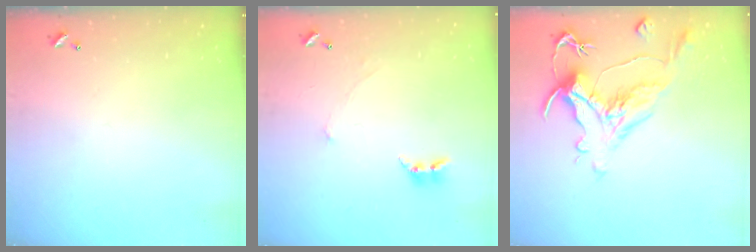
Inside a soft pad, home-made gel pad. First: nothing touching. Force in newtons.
{"total": 0.7, "press": 0.6, "slide": 0.5}
{"total": 1.7, "press": 0.9, "slide": 1.4}